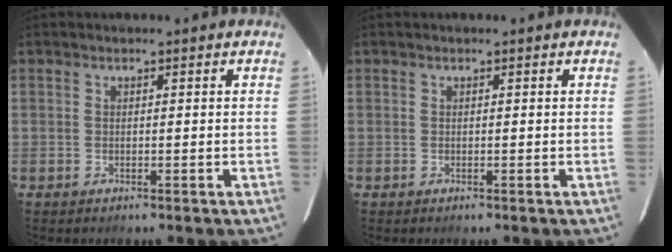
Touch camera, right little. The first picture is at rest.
{"total": 0.0}